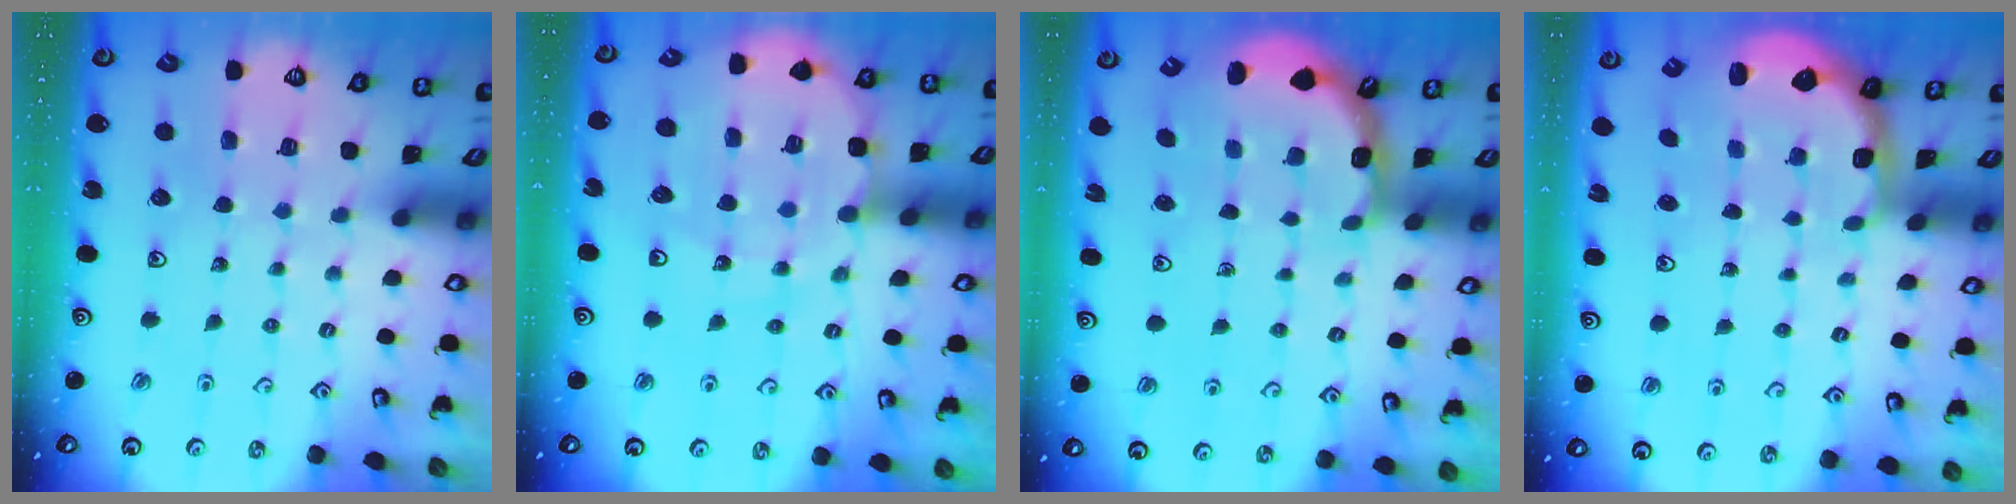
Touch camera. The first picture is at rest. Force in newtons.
{"total": 11.3, "press": 11.1, "slide": 2.1}
{"total": 2.7, "press": 2.7, "slide": 0.6}
{"total": 2.3, "press": 1.7, "slide": 1.5}